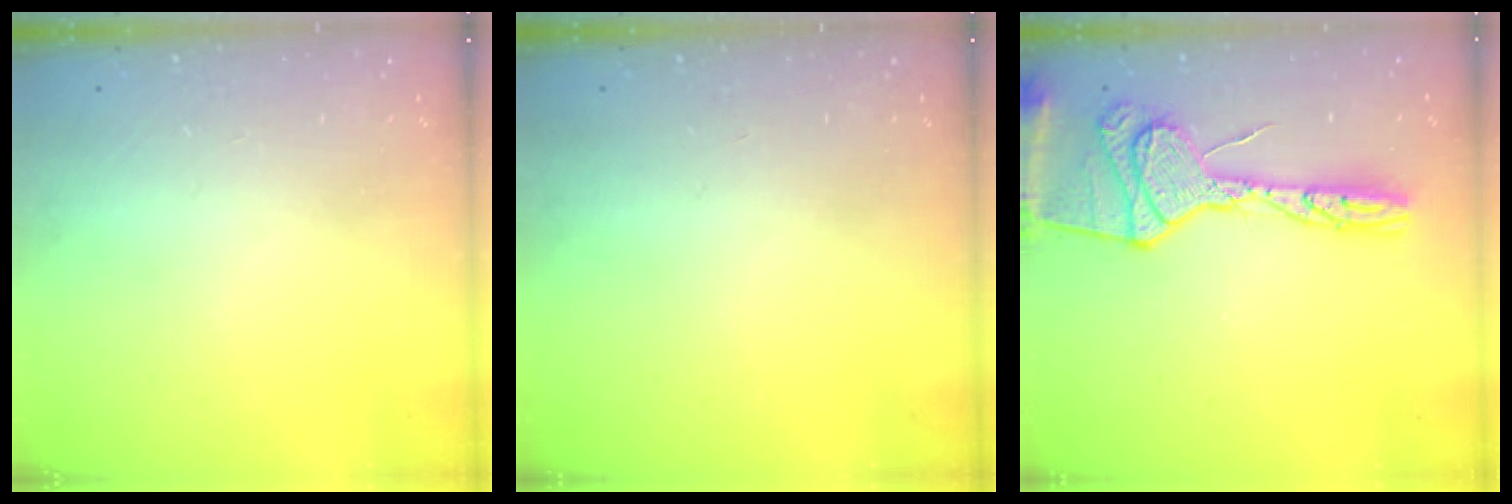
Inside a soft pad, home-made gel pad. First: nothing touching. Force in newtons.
{"total": 0.0}
{"total": 18.9, "press": 18.8, "slide": 1.9}